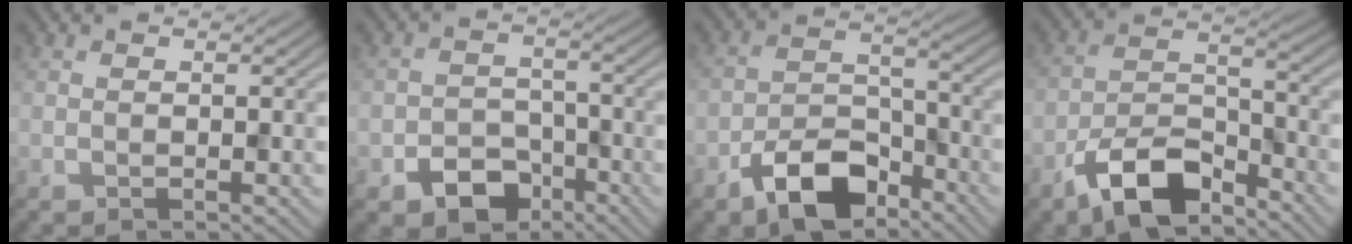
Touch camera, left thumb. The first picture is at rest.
{"total": 6.3, "force": [-3.7, 4.1, 2.9], "torque": [-0.050, -0.008, -0.073]}
{"total": 9.5, "force": [-6.3, 4.6, 5.5], "torque": [-0.093, -0.001, -0.129]}
{"total": 10.3, "force": [-7.0, 4.1, 6.3], "torque": [-0.112, -0.003, -0.149]}